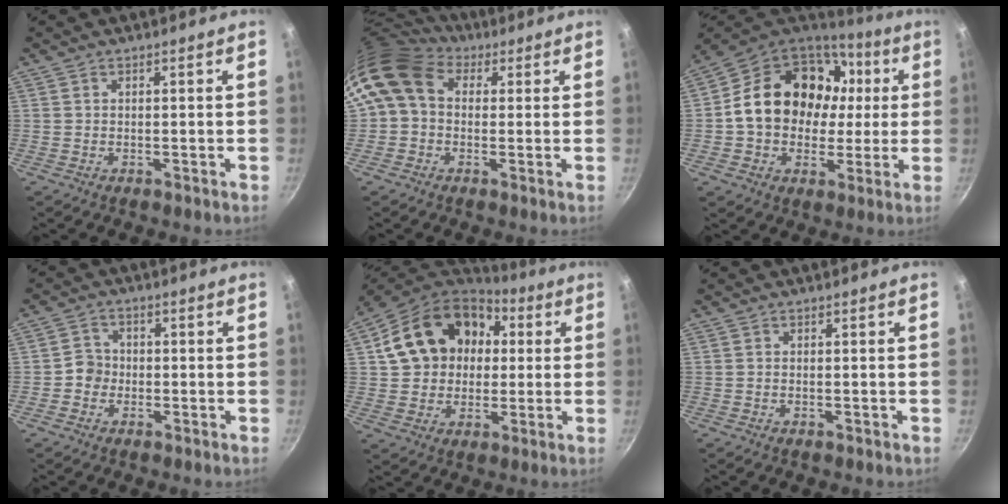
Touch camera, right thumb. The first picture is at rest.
{"total": 10.7, "force": [2.6, 8.4, 6.1], "torque": [-0.100, 0.011, 0.025]}
{"total": 22.6, "force": [2.9, 17.7, 13.9], "torque": [-0.212, 0.037, 0.050]}
{"total": 3.5, "force": [-1.0, 3.2, 1.0], "torque": [0.009, 0.015, -0.025]}
{"total": 19.7, "force": [3.9, 15.6, 11.3], "torque": [-0.180, 0.033, 0.064]}
{"total": 0.0}